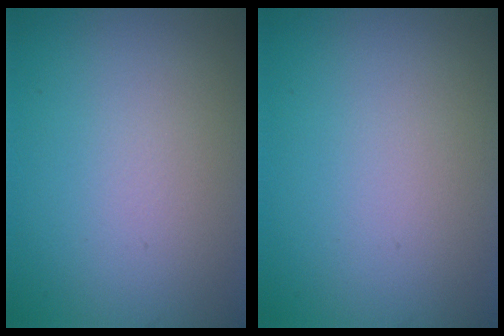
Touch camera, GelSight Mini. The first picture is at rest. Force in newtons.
{"total": 0.0}